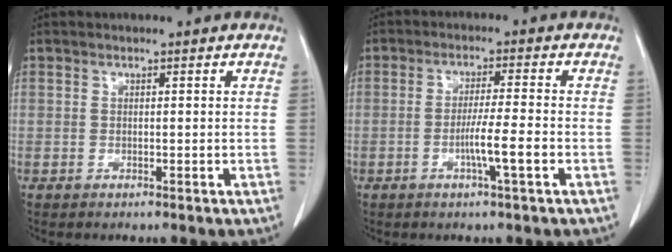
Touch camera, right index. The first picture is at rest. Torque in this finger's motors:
{"motor_torque": [0.72, -0.40, 0.41, 0.05]}